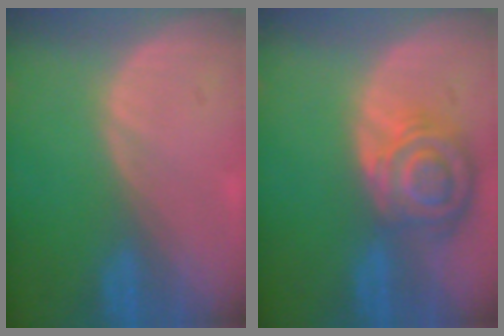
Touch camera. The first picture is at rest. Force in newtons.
{"total": 8.3, "press": 7.3, "slide": 3.9}